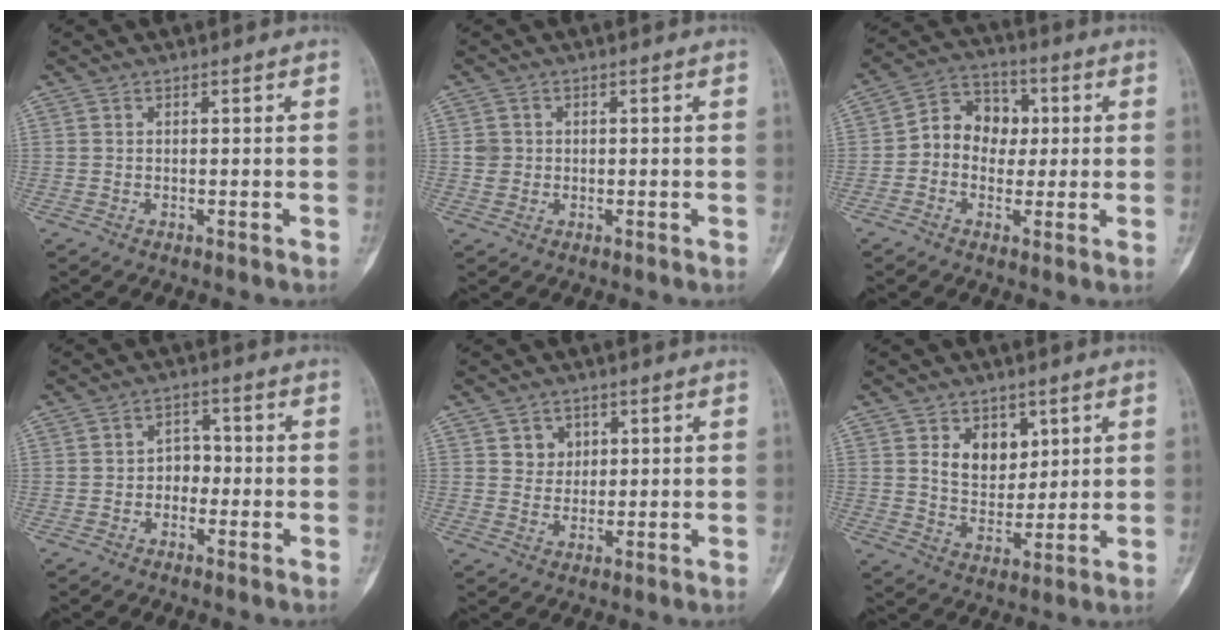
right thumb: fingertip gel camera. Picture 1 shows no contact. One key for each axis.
{"total": 2.4, "fx": 0.3, "fy": 2.3, "fz": 0.7, "tx": 0.002, "ty": 0.003, "tz": 0.007}
{"total": 9.5, "fx": 0.2, "fy": 7.8, "fz": 5.3, "tx": -0.047, "ty": 0.026, "tz": -0.009}
{"total": 3.6, "fx": -1.0, "fy": 2.9, "fz": 1.9, "tx": -0.002, "ty": 0.019, "tz": -0.027}
{"total": 3.7, "fx": 1.5, "fy": 3.2, "fz": 1.1, "tx": 0.004, "ty": -0.007, "tz": 0.024}
{"total": 8.2, "fx": 3.2, "fy": 5.8, "fz": 4.7, "tx": -0.043, "ty": -0.024, "tz": 0.063}